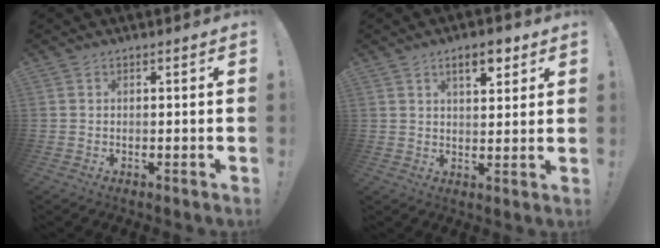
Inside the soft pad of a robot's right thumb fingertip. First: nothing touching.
{"total": 6.9, "force": [4.0, 2.9, 4.8], "torque": [-0.054, -0.017, 0.065]}